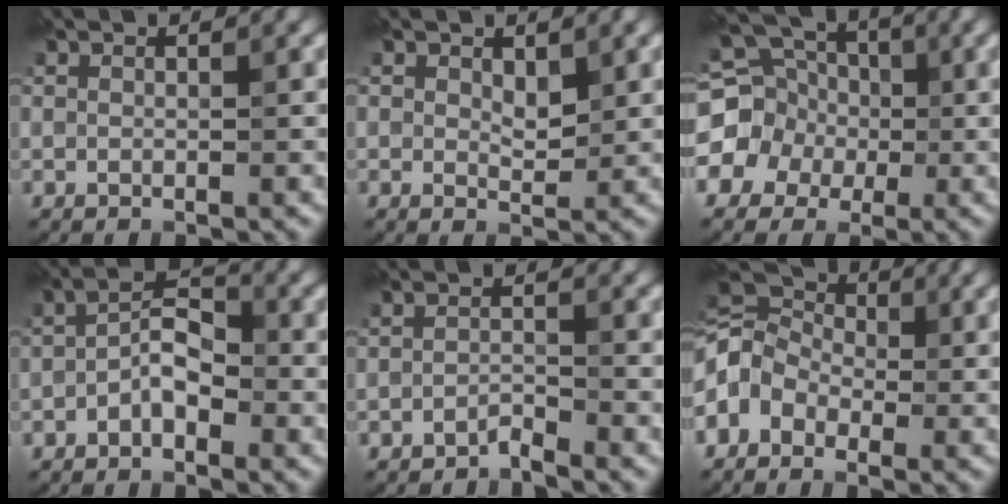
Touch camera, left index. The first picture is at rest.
{"total": 1.7, "force": [0.6, 1.1, 1.2], "torque": [-0.021, -0.005, 0.012]}
{"total": 10.3, "force": [-1.3, 9.6, 3.6], "torque": [-0.096, 0.011, -0.059]}
{"total": 3.1, "force": [-1.4, 1.4, 2.3], "torque": [-0.036, 0.013, -0.031]}
{"total": 1.3, "force": [-1.3, 0.1, 0.3], "torque": [-0.005, 0.004, -0.025]}
{"total": 5.7, "force": [-1.9, 4.3, 3.3], "torque": [-0.060, 0.013, -0.051]}